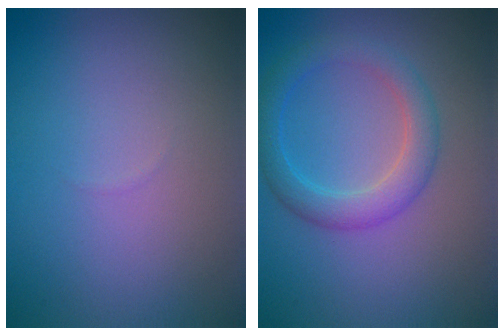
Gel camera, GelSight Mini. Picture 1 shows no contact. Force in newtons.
{"total": 3.4, "press": 3.4, "slide": 0.1}